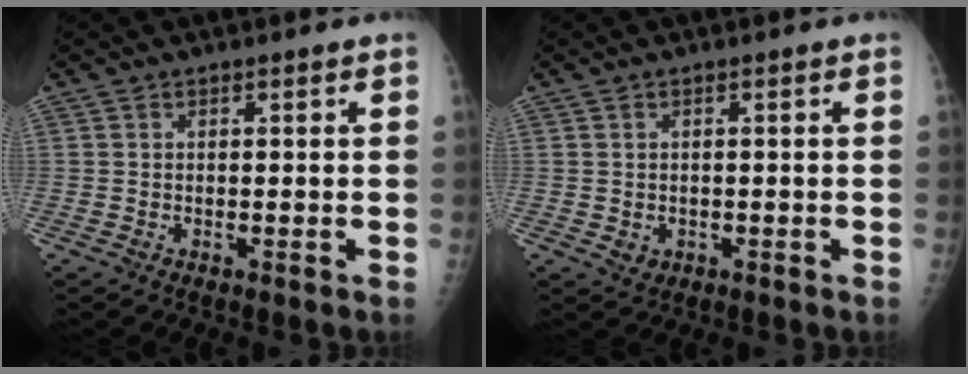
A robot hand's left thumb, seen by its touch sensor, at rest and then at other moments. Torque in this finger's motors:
{"motor_torque": [-0.20, 0.03, 0.01, 0.00, 0.00]}